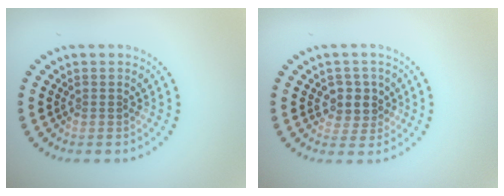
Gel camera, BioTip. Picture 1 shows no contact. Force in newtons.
{"total": 2.6, "press": 2.3, "slide": 1.1}